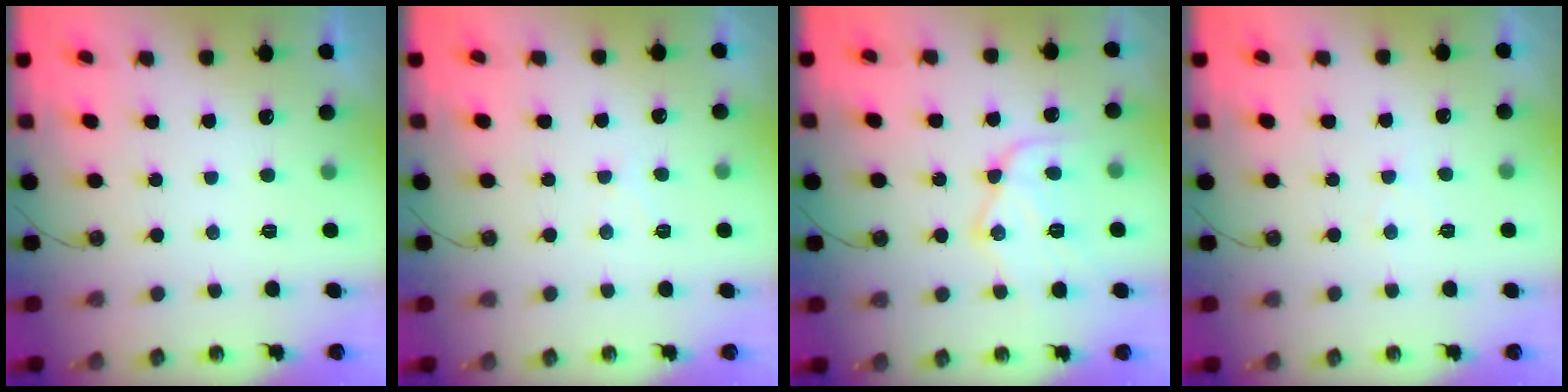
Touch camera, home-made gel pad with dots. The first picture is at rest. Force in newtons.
{"total": 6.1, "press": 6.0, "slide": 1.0}
{"total": 14.7, "press": 14.6, "slide": 1.1}
{"total": 4.0, "press": 3.9, "slide": 0.7}